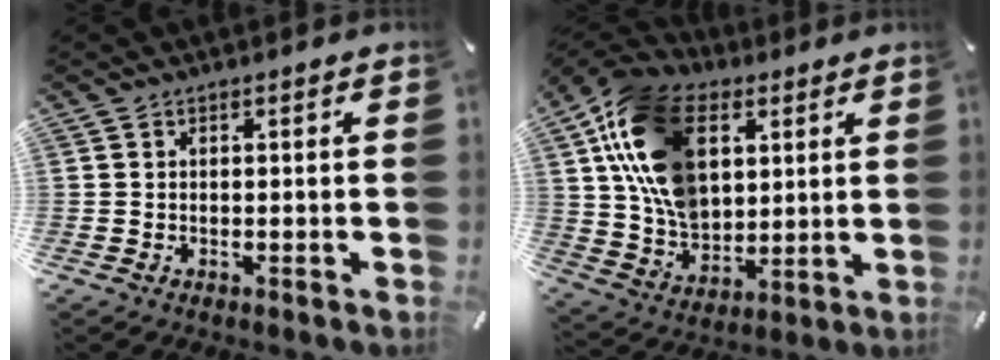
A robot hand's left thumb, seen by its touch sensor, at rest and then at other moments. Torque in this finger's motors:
{"motor_torque": [2.26, 2.75, 2.27, -0.49, 0.35]}